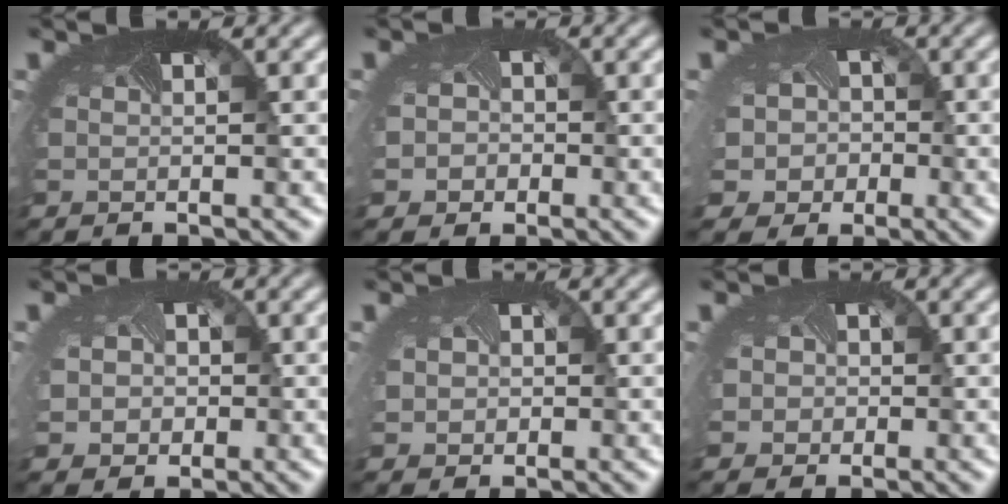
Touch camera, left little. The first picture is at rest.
{"total": 2.5, "force": [-0.6, 2.3, 0.9], "torque": [-0.009, -0.009, -0.011]}
{"total": 5.8, "force": [-1.4, 5.3, 1.9], "torque": [-0.042, -0.015, -0.038]}
{"total": 3.7, "force": [-0.3, 3.2, 1.8], "torque": [-0.033, -0.011, -0.008]}
{"total": 2.0, "force": [0.2, 1.9, 0.7], "torque": [-0.017, -0.002, 0.006]}
{"total": 2.5, "force": [-0.1, 2.4, 1.0], "torque": [-0.009, -0.001, -0.012]}